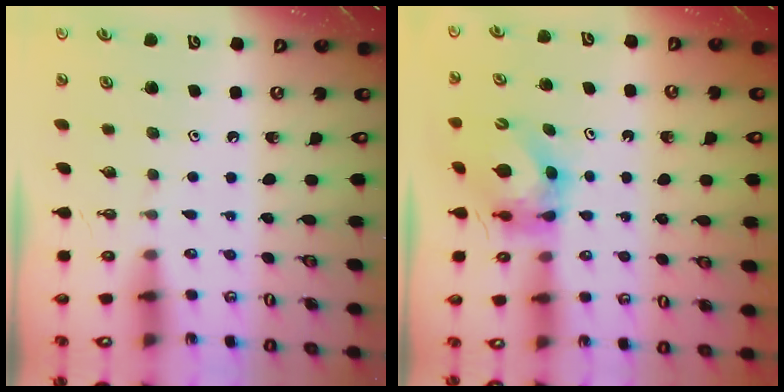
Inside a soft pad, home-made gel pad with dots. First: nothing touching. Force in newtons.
{"total": 5.8, "press": 5.8, "slide": 0.6}